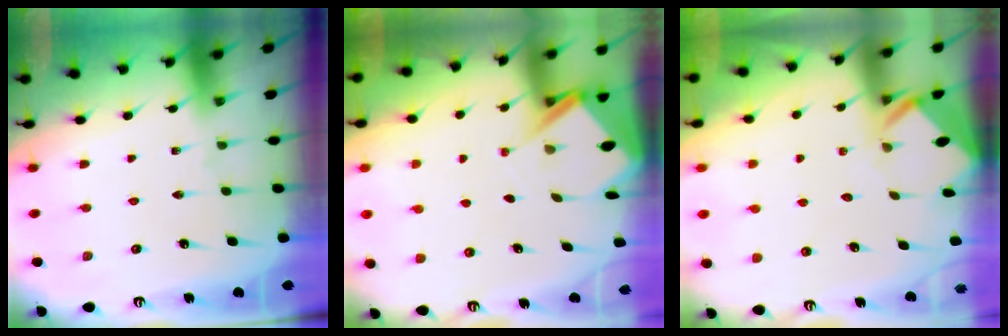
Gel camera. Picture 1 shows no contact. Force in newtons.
{"total": 4.7, "press": 4.7, "slide": 0.3}
{"total": 3.9, "press": 3.9, "slide": 0.4}